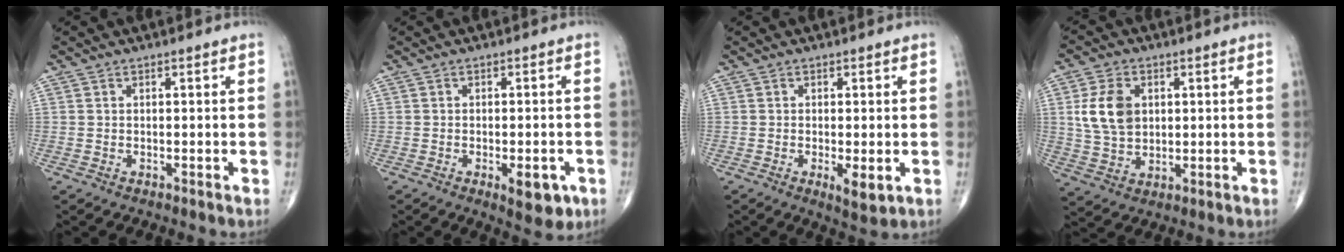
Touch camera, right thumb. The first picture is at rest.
{"total": 5.9, "force": [-2.4, 2.4, 4.9], "torque": [-0.052, -0.001, -0.026]}
{"total": 3.8, "force": [-0.9, 1.2, 3.5], "torque": [-0.056, -0.012, -0.014]}
{"total": 9.3, "force": [1.9, 6.6, 6.3], "torque": [-0.108, -0.005, 0.042]}